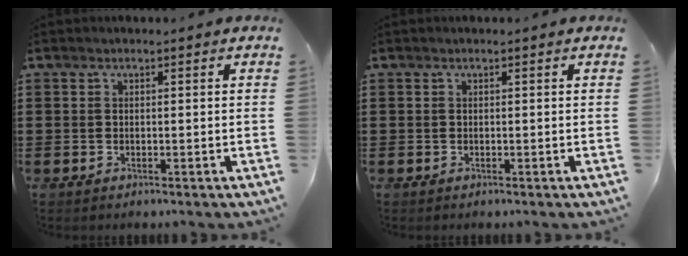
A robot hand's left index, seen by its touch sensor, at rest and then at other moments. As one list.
[{"total": 0.0}]